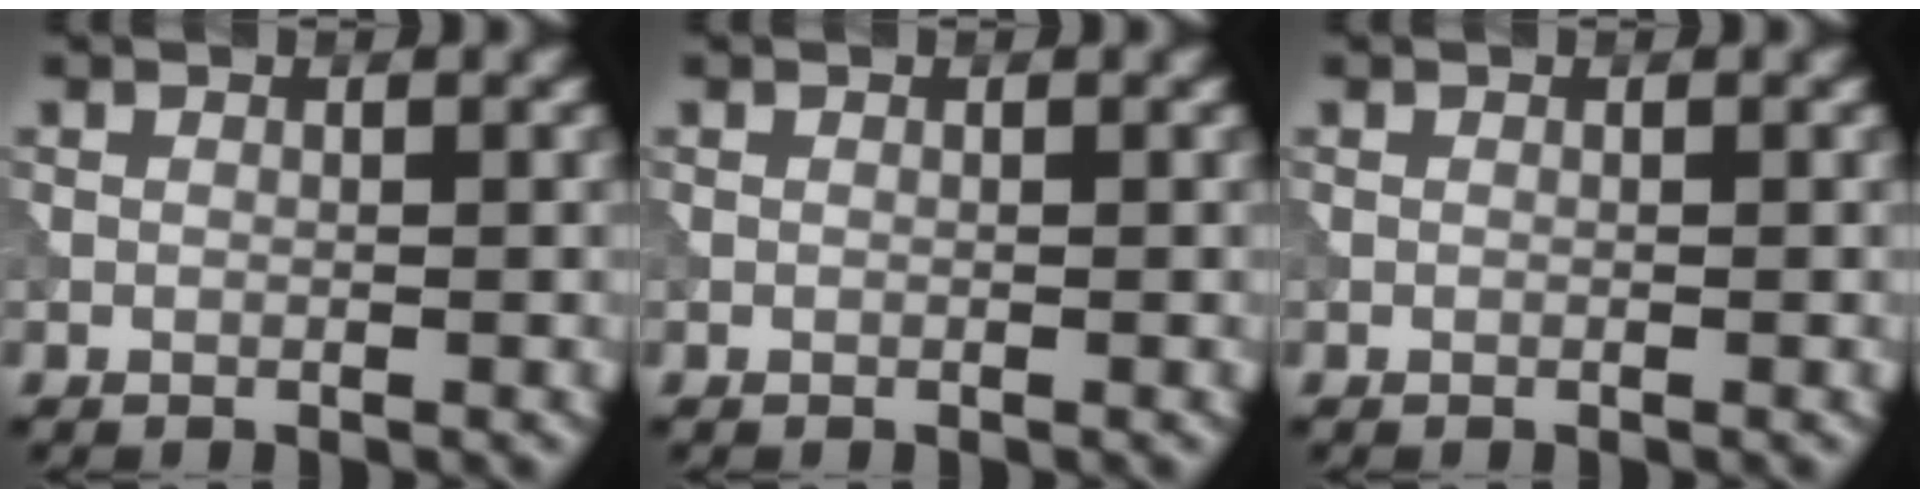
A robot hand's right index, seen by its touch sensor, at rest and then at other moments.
{"total": 0.0}
{"total": 0.0}